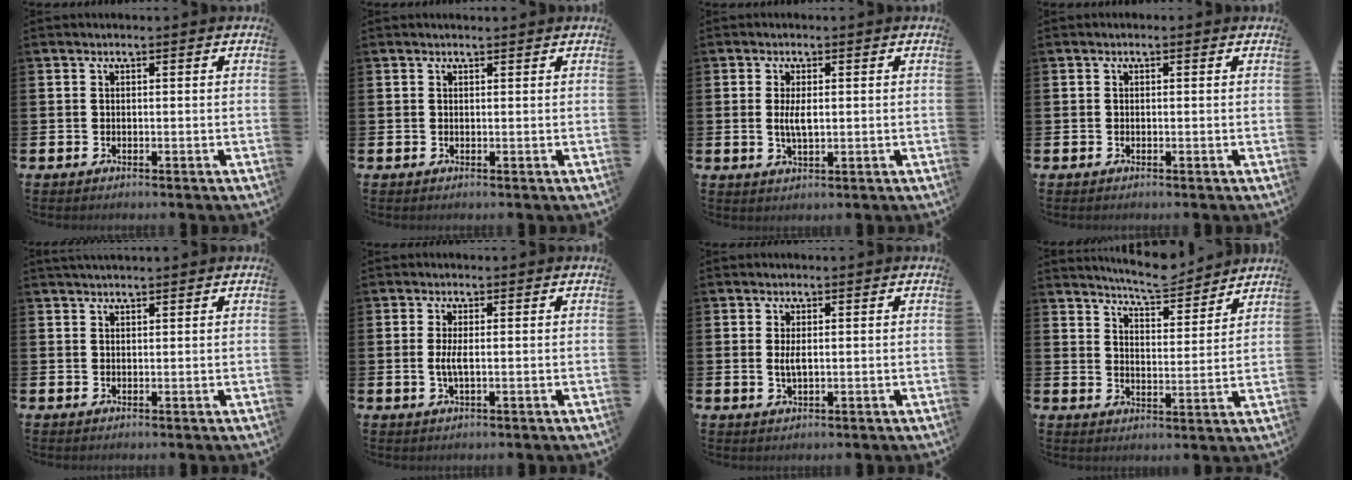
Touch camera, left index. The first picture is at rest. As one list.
[{"total": 0.5, "force": [0.5, 0.0, 0.1], "torque": [0.006, -0.003, 0.007]}, {"total": 3.1, "force": [0.3, 1.2, 2.9], "torque": [-0.056, 0.003, 0.002]}, {"total": 0.0}, {"total": 1.6, "force": [1.6, 0.2, 0.3], "torque": [-0.007, 0.001, 0.029]}, {"total": 2.0, "force": [0.0, 0.4, 2.0], "torque": [-0.045, 0.000, 0.000]}, {"total": 2.0, "force": [0.2, 0.7, 1.9], "torque": [-0.036, 0.002, 0.002]}, {"total": 6.7, "force": [6.6, 0.6, 1.2], "torque": [-0.035, -0.041, 0.118]}]